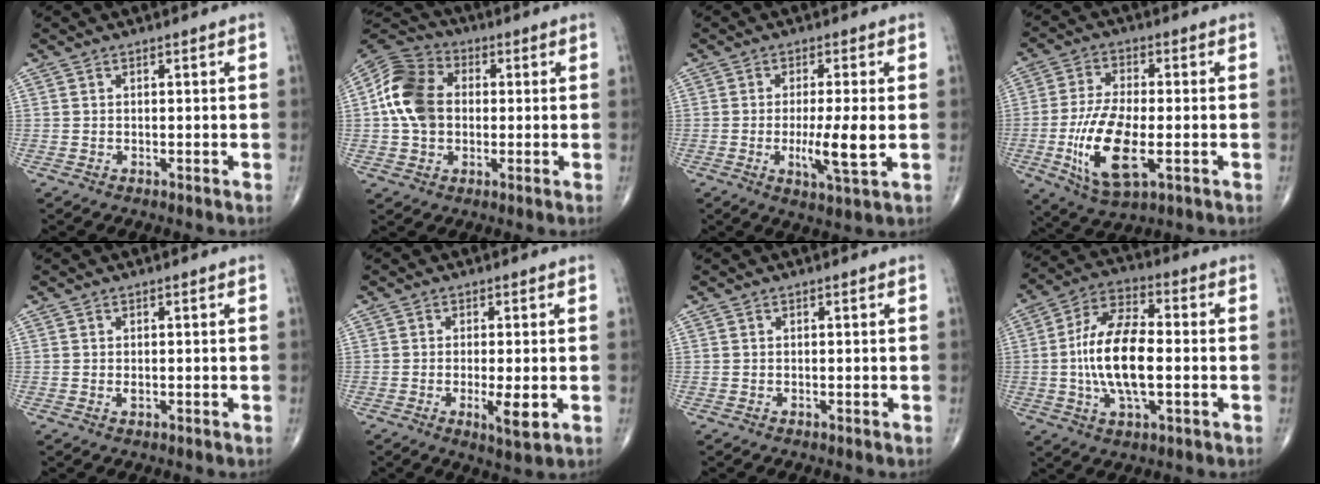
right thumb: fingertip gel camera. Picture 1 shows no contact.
{"total": 12.4, "force": [0.5, 9.4, 8.0], "torque": [-0.139, 0.025, 0.000]}
{"total": 7.8, "force": [-0.9, 1.0, 7.7], "torque": [-0.136, -0.017, -0.017]}
{"total": 13.8, "force": [-3.3, 5.7, 12.1], "torque": [-0.241, -0.003, -0.054]}
{"total": 0.7, "force": [0.0, 0.4, 0.5], "torque": [-0.009, -0.002, -0.001]}
{"total": 4.9, "force": [-1.1, 1.2, 4.6], "torque": [-0.077, -0.012, -0.018]}
{"total": 0.0}
{"total": 14.9, "force": [-1.2, 6.7, 13.3], "torque": [-0.253, 0.018, -0.028]}